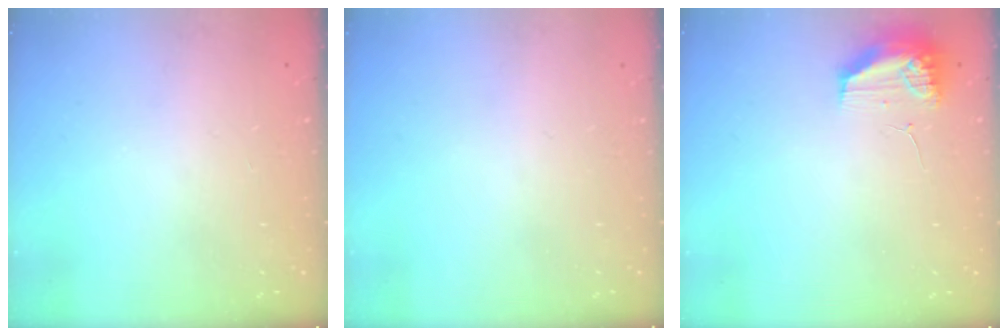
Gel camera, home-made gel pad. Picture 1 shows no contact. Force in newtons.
{"total": 0.0}
{"total": 9.9, "press": 9.9, "slide": 0.6}